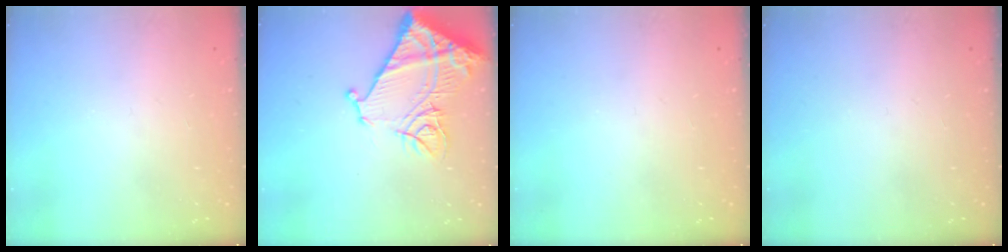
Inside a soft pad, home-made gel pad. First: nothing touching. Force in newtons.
{"total": 17.0, "press": 16.8, "slide": 2.0}
{"total": 0.0}
{"total": 0.0}